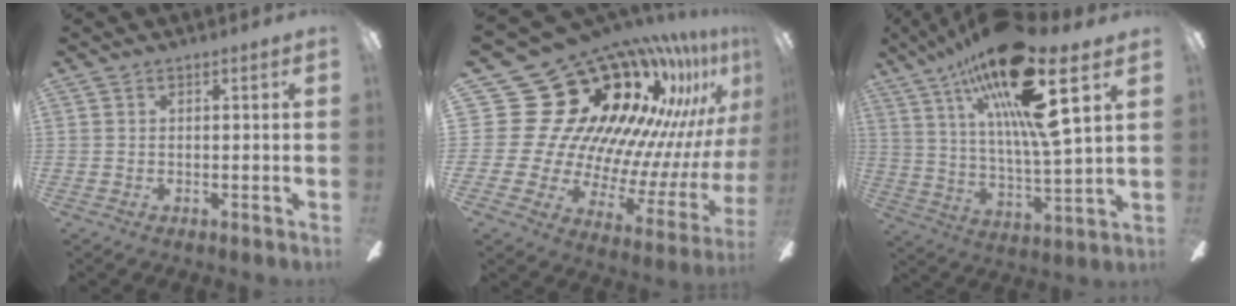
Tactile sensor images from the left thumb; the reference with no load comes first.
{"total": 29.1, "force": [19.1, 17.1, 13.7], "torque": [-0.162, -0.213, 0.402]}
{"total": 22.3, "force": [13.1, 4.0, 17.6], "torque": [-0.325, -0.059, 0.197]}